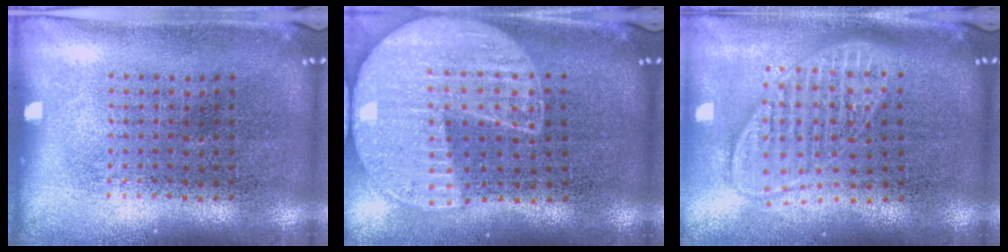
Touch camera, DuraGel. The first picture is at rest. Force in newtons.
{"total": 2.0, "press": 1.8, "slide": 0.9}
{"total": 1.9, "press": 1.5, "slide": 1.1}